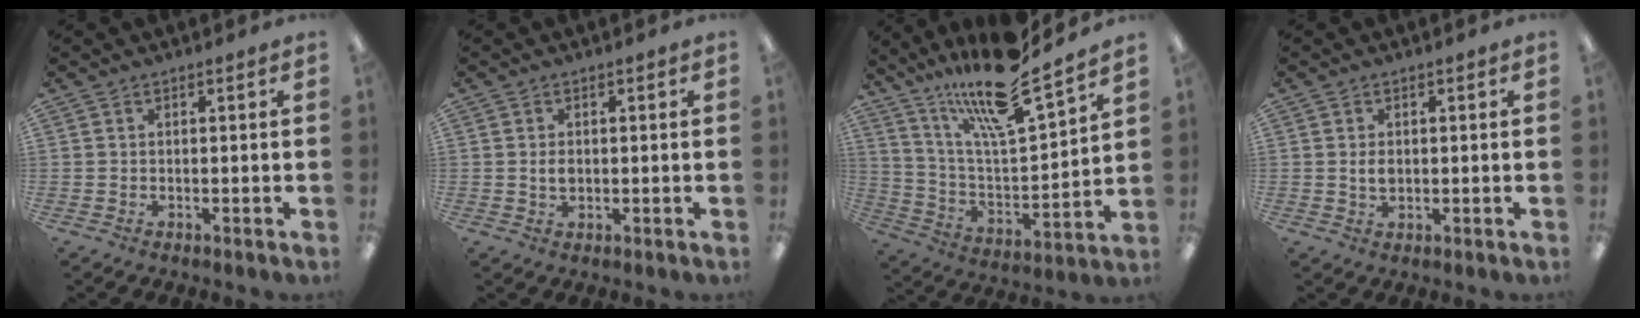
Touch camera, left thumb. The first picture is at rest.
{"total": 2.1, "force": [0.1, 1.5, 1.4], "torque": [-0.021, 0.000, 0.000]}
{"total": 19.4, "force": [15.8, 3.1, 10.9], "torque": [-0.199, -0.104, 0.262]}
{"total": 2.4, "force": [0.3, 1.7, 1.7], "torque": [-0.026, 0.001, 0.002]}